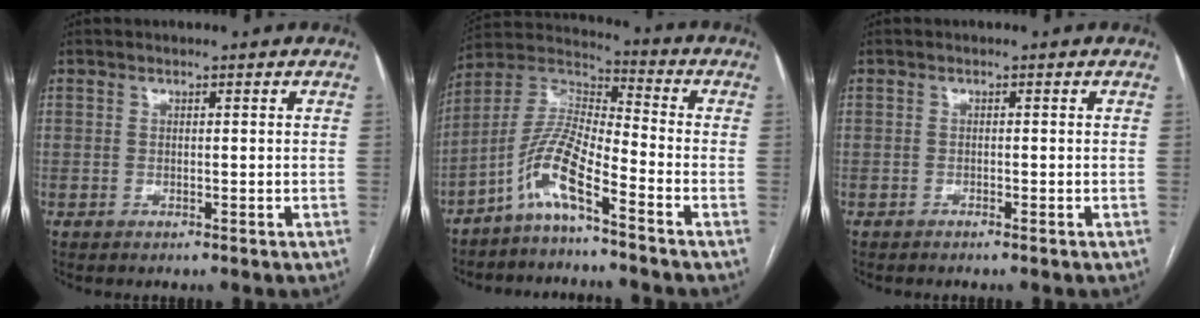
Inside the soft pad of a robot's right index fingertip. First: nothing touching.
{"total": 9.2, "force": [-5.7, 0.7, 7.2], "torque": [-0.157, 0.010, -0.121]}
{"total": 0.6, "force": [-0.5, 0.0, 0.3], "torque": [-0.008, -0.001, -0.009]}